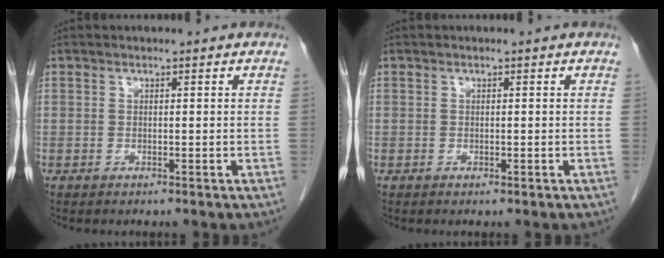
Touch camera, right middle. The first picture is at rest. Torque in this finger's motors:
{"motor_torque": [-0.27, 0.14, -0.02, -0.01]}